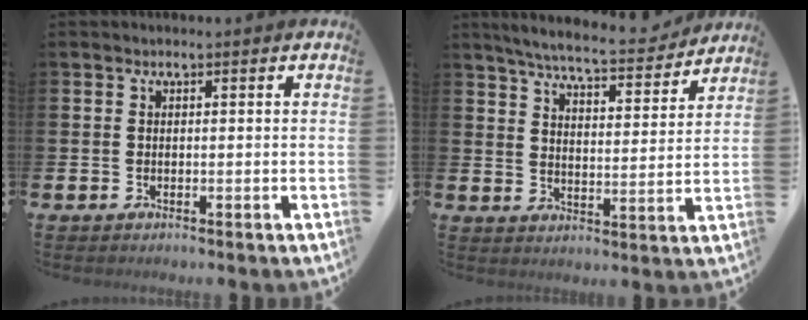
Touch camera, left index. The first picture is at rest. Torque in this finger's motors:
{"motor_torque": [1.06, -1.08, 0.20, 0.11]}